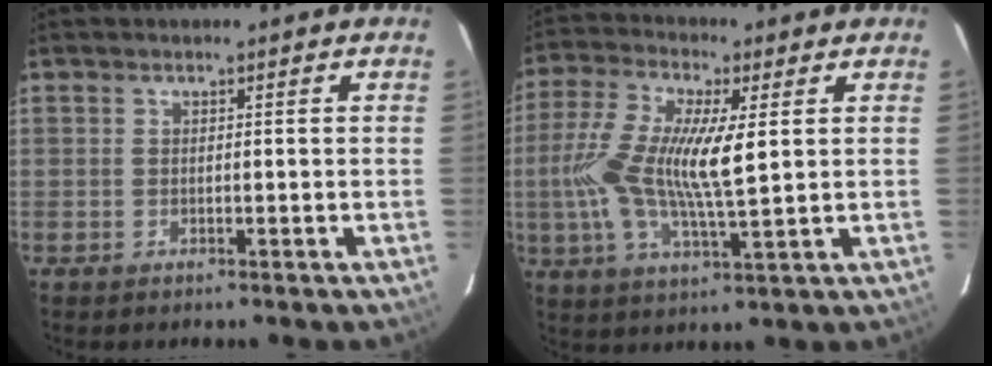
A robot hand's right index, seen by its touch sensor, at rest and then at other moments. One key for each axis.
{"total": 14.4, "fx": 1.2, "fy": 4.0, "fz": 13.8, "tx": -0.276, "ty": 0.003, "tz": 0.018}